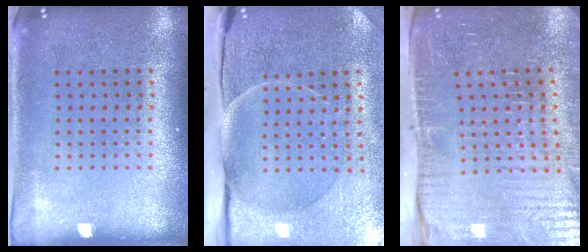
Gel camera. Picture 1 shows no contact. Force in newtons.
{"total": 4.8, "press": 3.9, "slide": 2.8}
{"total": 4.7, "press": 4.5, "slide": 1.5}